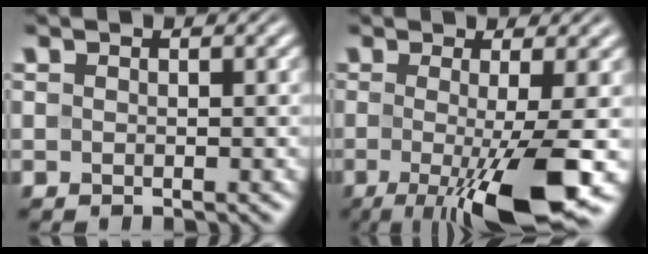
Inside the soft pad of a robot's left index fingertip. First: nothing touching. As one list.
[{"total": 10.3, "force": [-2.4, 2.2, 9.7], "torque": [-0.141, -0.020, -0.035]}]